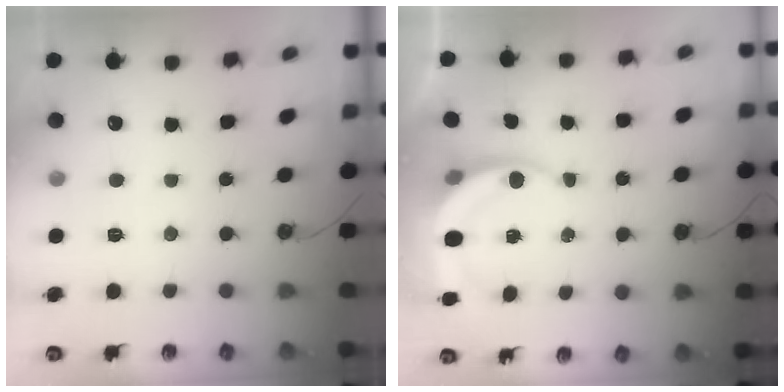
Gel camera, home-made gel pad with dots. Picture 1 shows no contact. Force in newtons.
{"total": 5.5, "press": 5.4, "slide": 0.5}